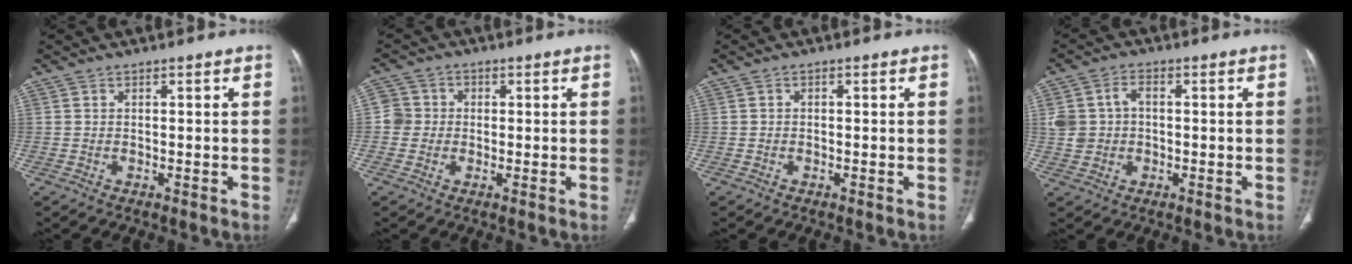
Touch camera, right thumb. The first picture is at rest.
{"total": 3.9, "force": [-0.1, 3.8, 0.6], "torque": [0.012, 0.009, -0.009]}
{"total": 0.0}
{"total": 6.3, "force": [0.5, 4.9, 4.0], "torque": [-0.073, 0.016, 0.013]}